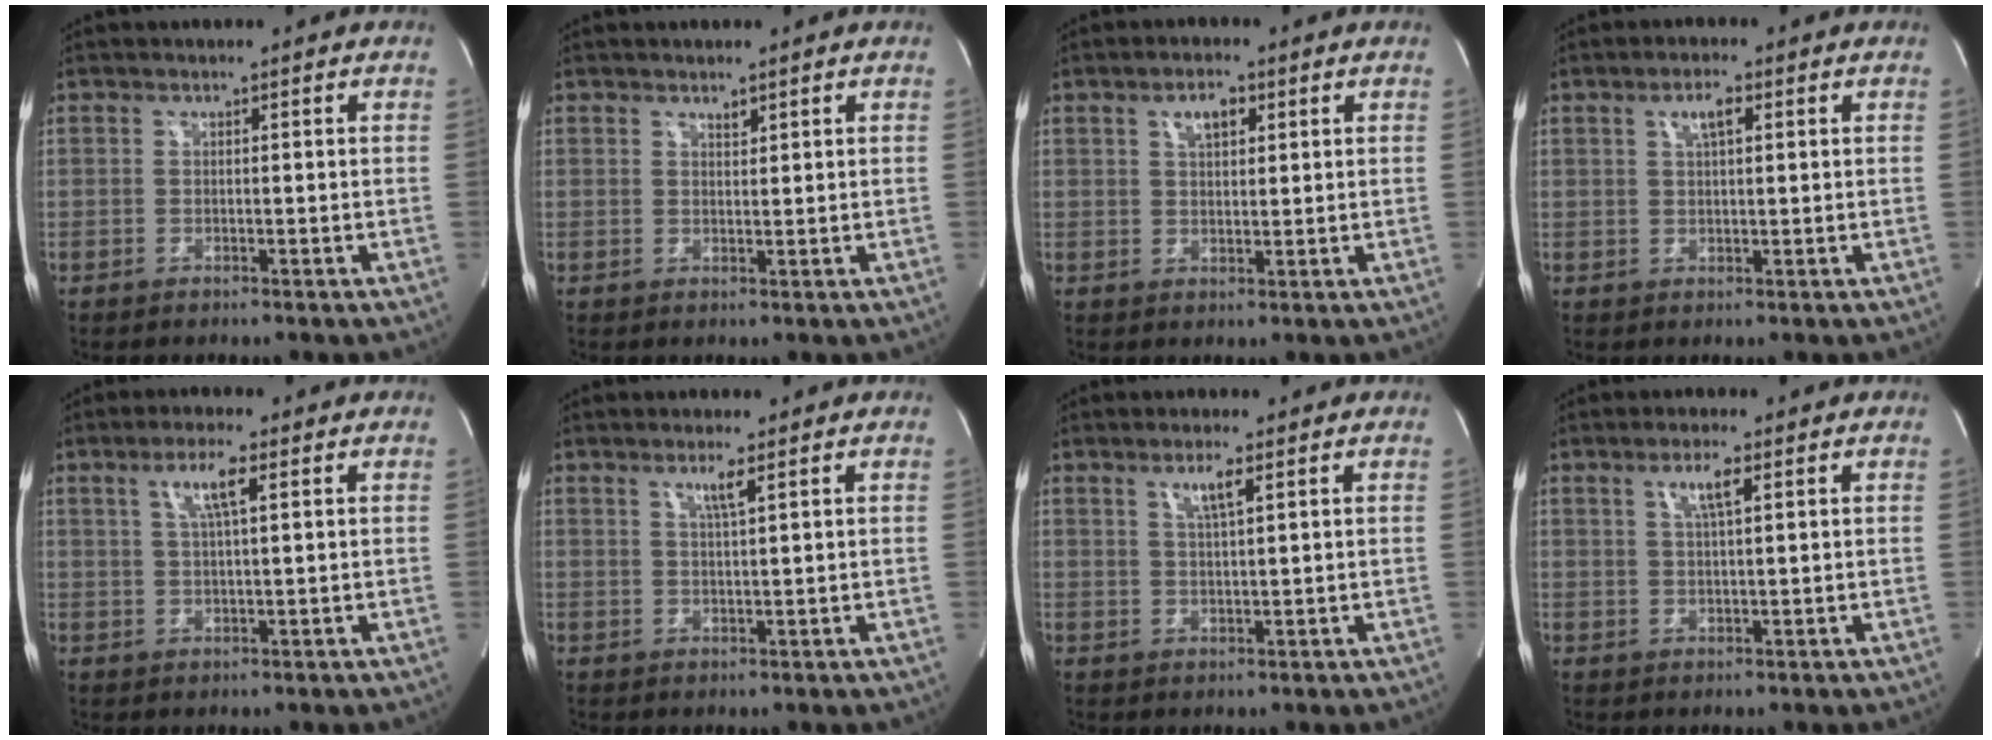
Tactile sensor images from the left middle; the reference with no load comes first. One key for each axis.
{"total": 1.1, "fx": 0.9, "fy": 0.3, "fz": 0.5, "tx": -0.011, "ty": -0.001, "tz": 0.018}
{"total": 3.8, "fx": 1.8, "fy": 1.7, "fz": 2.8, "tx": -0.050, "ty": 0.006, "tz": 0.032}
{"total": 3.2, "fx": 1.4, "fy": 0.8, "fz": 2.7, "tx": -0.051, "ty": 0.005, "tz": 0.025}
{"total": 4.9, "fx": 2.0, "fy": 0.5, "fz": 4.4, "tx": -0.086, "ty": 0.004, "tz": 0.038}
{"total": 2.5, "fx": 1.4, "fy": -0.2, "fz": 2.1, "tx": -0.042, "ty": -0.003, "tz": 0.027}
{"total": 3.2, "fx": 1.7, "fy": 0.1, "fz": 2.7, "tx": -0.053, "ty": -0.002, "tz": 0.032}
{"total": 3.6, "fx": 1.7, "fy": 0.3, "fz": 3.2, "tx": -0.059, "ty": 0.001, "tz": 0.030}